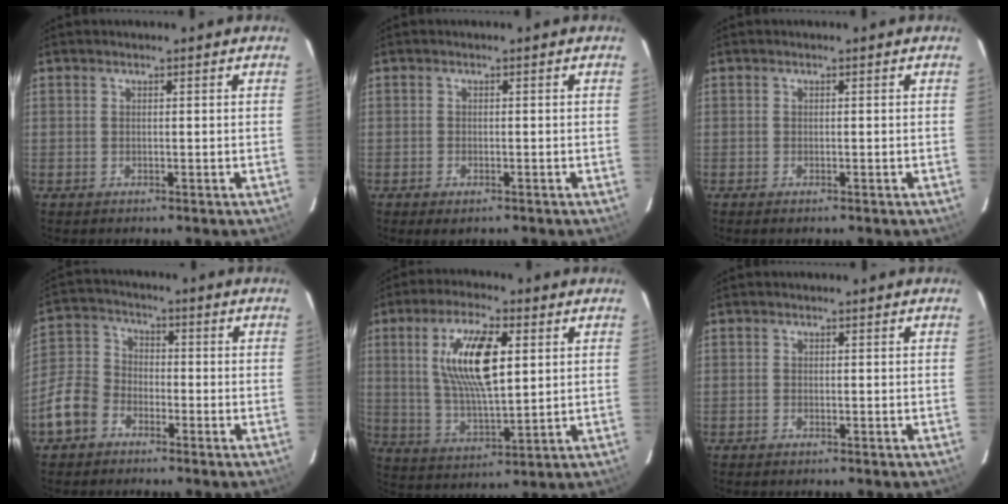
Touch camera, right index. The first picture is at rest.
{"total": 2.0, "force": [-1.3, 1.0, 1.1], "torque": [-0.024, -0.006, -0.021]}
{"total": 0.6, "force": [-0.5, 0.1, 0.3], "torque": [-0.007, -0.001, -0.009]}
{"total": 9.2, "force": [-5.2, 6.8, 3.6], "torque": [-0.085, 0.027, -0.103]}
{"total": 13.9, "force": [3.8, 4.9, 12.5], "torque": [-0.239, 0.006, 0.076]}
{"total": 0.5, "force": [-0.5, 0.2, 0.1], "torque": [-0.004, -0.001, -0.010]}